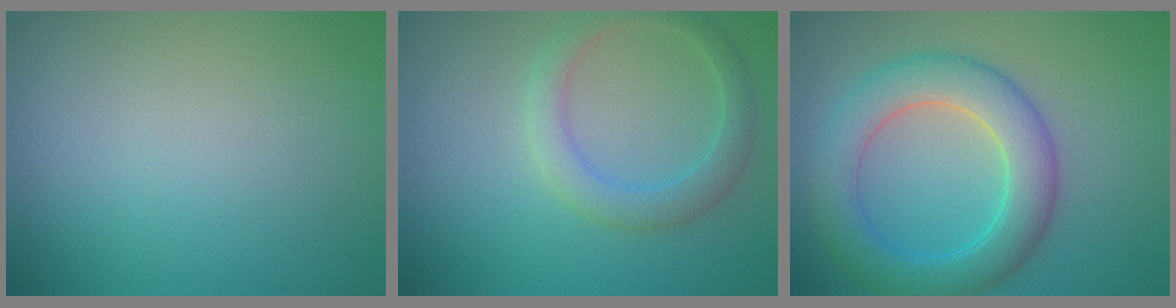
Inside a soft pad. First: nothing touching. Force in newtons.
{"total": 2.8, "press": 2.8, "slide": 0.1}
{"total": 6.2, "press": 6.2, "slide": 0.1}